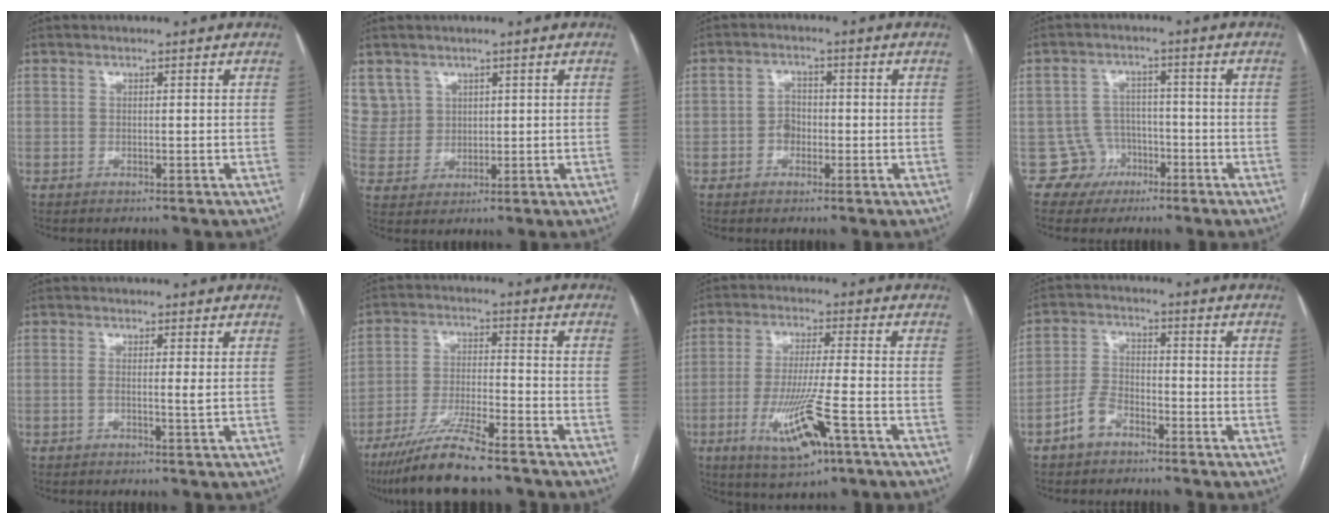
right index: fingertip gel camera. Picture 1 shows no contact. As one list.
[{"total": 5.9, "force": [3.3, 4.9, 0.1], "torque": [0.001, 0.009, 0.075]}, {"total": 2.5, "force": [-0.7, 2.1, 1.3], "torque": [-0.016, 0.008, -0.013]}, {"total": 4.9, "force": [-2.3, 4.2, -0.7], "torque": [0.020, 0.017, -0.036]}, {"total": 1.8, "force": [0.0, -0.1, 1.8], "torque": [-0.034, 0.000, -0.002]}, {"total": 10.9, "force": [-8.7, 0.3, 6.5], "torque": [-0.119, -0.031, -0.155]}, {"total": 11.2, "force": [-4.8, 1.1, 10.1], "torque": [-0.194, -0.024, -0.081]}, {"total": 5.1, "force": [-3.3, 2.9, 2.6], "torque": [-0.061, 0.013, -0.063]}]